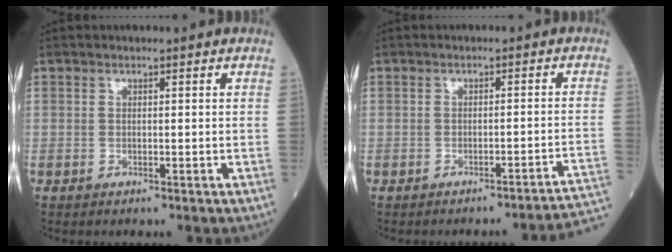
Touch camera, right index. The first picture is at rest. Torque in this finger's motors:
{"motor_torque": [-0.61, -0.62, -0.12, -0.01]}